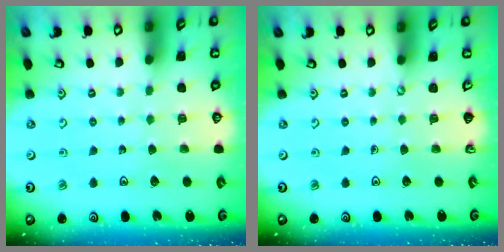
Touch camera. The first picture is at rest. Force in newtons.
{"total": 0.0}